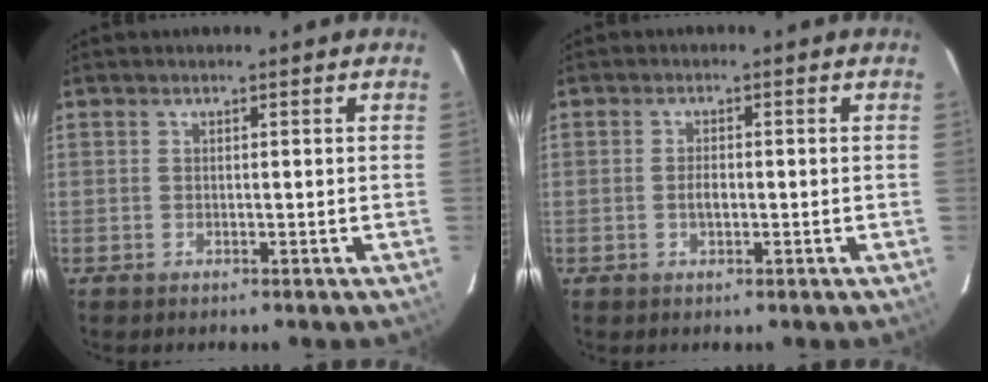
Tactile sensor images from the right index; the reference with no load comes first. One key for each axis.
{"total": 2.0, "fx": -0.4, "fy": 1.0, "fz": 1.7, "tx": -0.031, "ty": 0.000, "tz": -0.009}